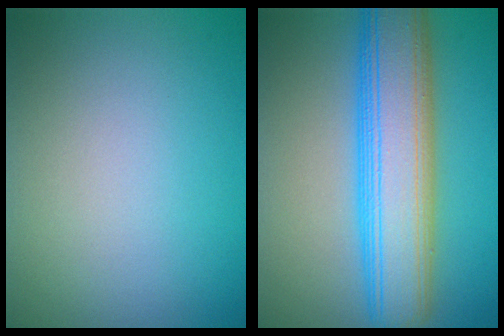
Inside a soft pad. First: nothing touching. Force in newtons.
{"total": 9.6, "press": 9.6, "slide": 0.2}